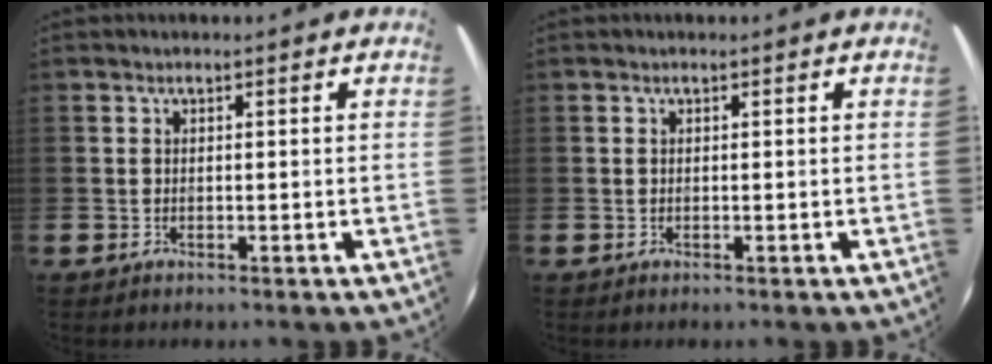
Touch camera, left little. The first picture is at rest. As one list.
[{"total": 0.0}]